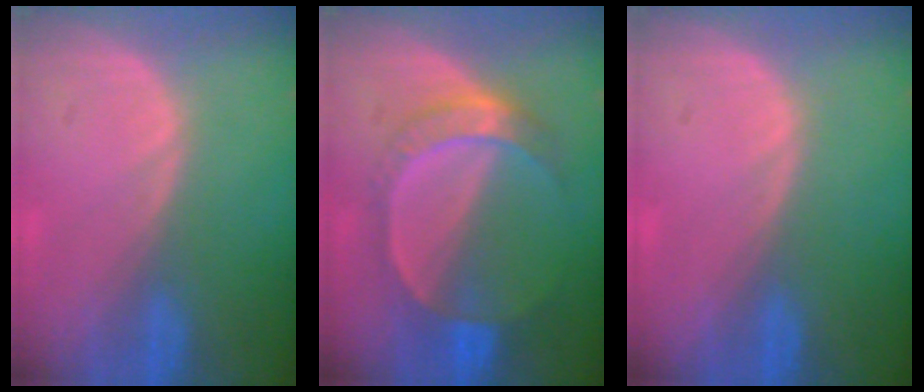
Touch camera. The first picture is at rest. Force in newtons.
{"total": 7.3, "press": 6.4, "slide": 3.4}
{"total": 0.0}